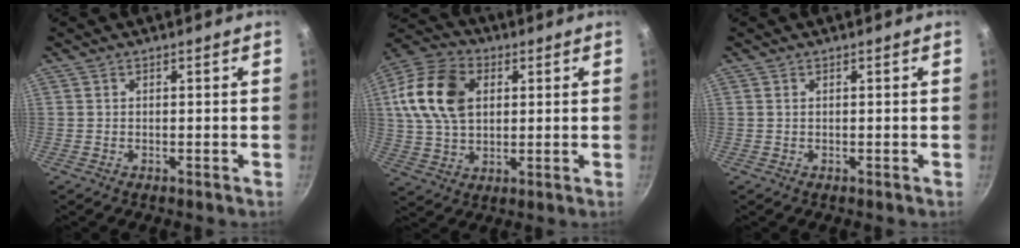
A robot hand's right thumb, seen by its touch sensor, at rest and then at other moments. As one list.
[{"total": 16.0, "force": [3.5, 10.9, 11.2], "torque": [-0.195, 0.010, 0.055]}, {"total": 0.0}]